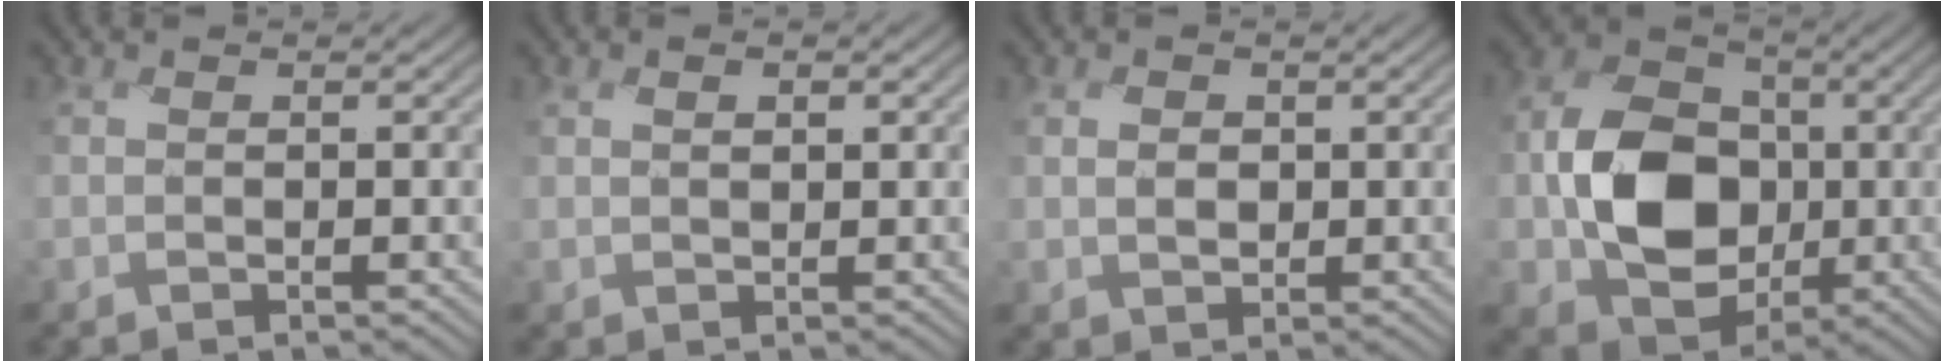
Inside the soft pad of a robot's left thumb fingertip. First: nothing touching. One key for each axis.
{"total": 1.3, "fx": 0.4, "fy": 0.7, "fz": 1.0, "tx": -0.016, "ty": 0.000, "tz": 0.007}
{"total": 1.8, "fx": -0.1, "fy": 1.5, "fz": 1.0, "tx": -0.023, "ty": -0.003, "tz": -0.003}
{"total": 10.6, "fx": -1.7, "fy": 8.4, "fz": 6.3, "tx": -0.122, "ty": 0.002, "tz": -0.035}